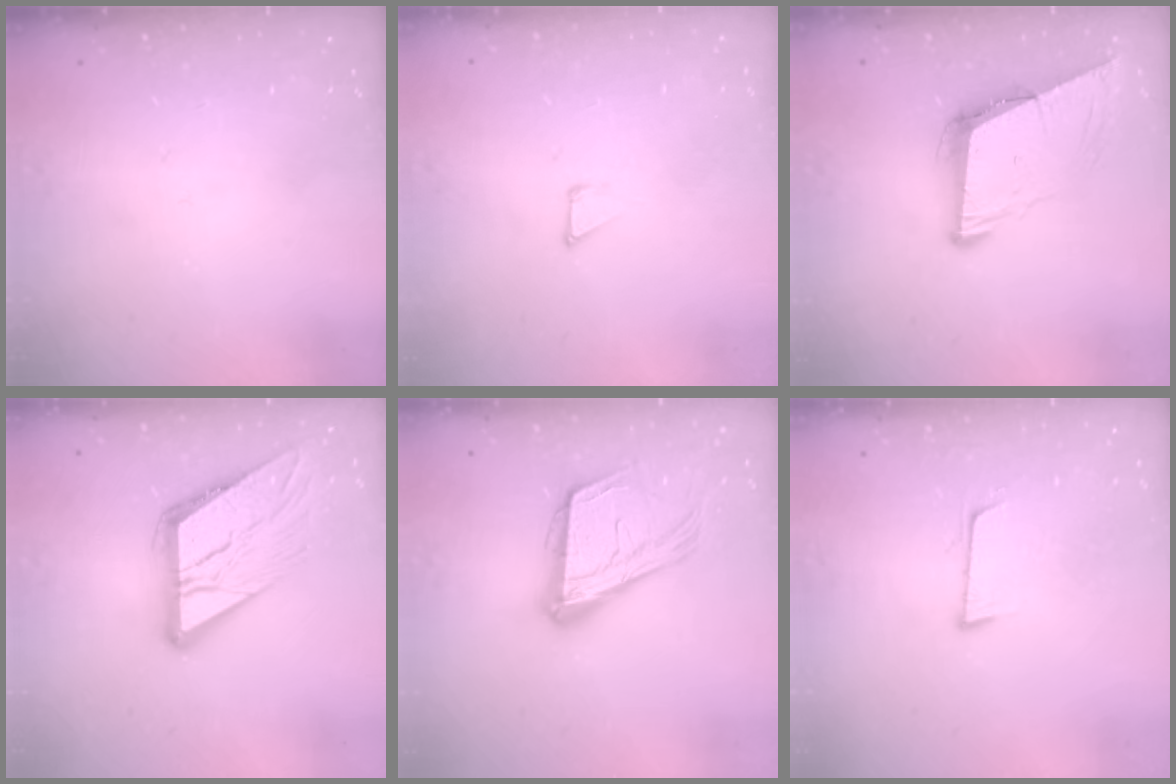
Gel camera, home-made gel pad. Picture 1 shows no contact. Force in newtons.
{"total": 1.7, "press": 1.7, "slide": 0.0}
{"total": 8.6, "press": 7.8, "slide": 3.6}
{"total": 16.2, "press": 16.1, "slide": 1.8}
{"total": 17.9, "press": 17.3, "slide": 4.5}
{"total": 5.8, "press": 5.5, "slide": 1.9}